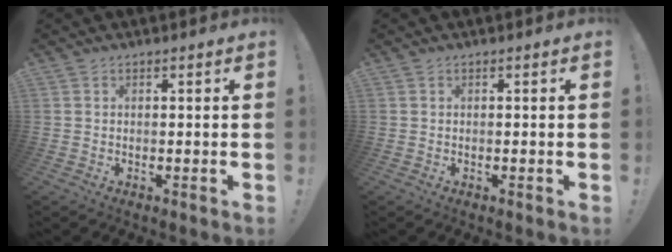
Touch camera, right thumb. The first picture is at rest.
{"total": 0.0}